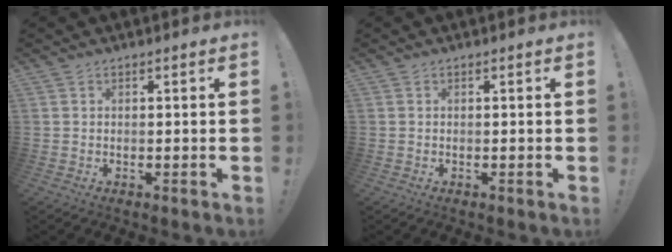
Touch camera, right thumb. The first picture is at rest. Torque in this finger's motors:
{"motor_torque": [0.31, -0.09, -0.05, -0.23, 0.04]}